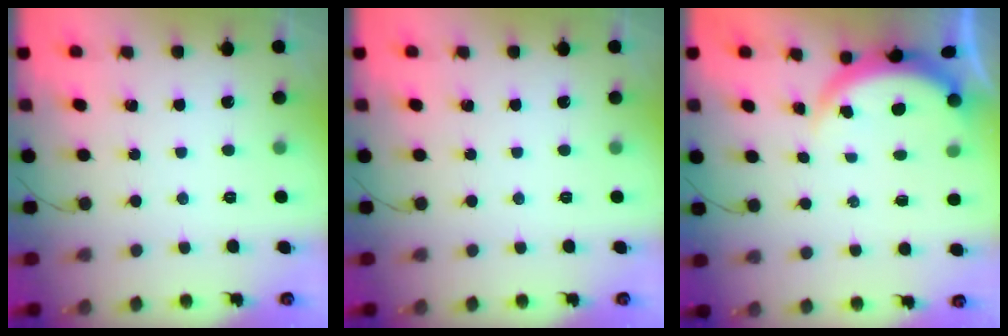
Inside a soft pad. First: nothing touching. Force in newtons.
{"total": 0.0}
{"total": 3.9, "press": 3.7, "slide": 1.5}